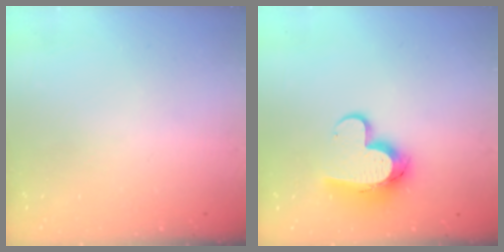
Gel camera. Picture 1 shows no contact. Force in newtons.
{"total": 11.9, "press": 11.8, "slide": 1.1}